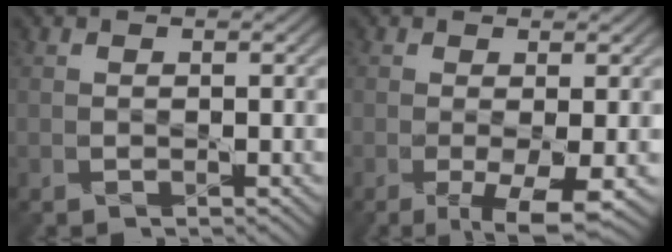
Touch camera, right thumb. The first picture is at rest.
{"total": 5.4, "force": [-1.8, 1.5, 4.8], "torque": [-0.091, -0.003, -0.026]}